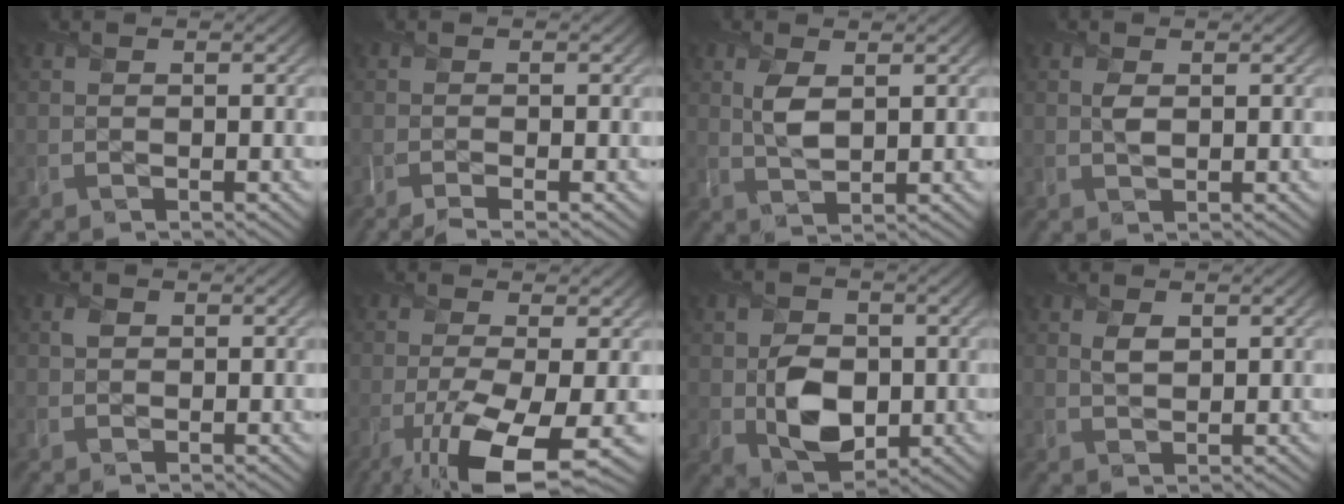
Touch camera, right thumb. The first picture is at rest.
{"total": 1.6, "force": [-1.2, 0.2, 1.0], "torque": [-0.015, -0.004, -0.033]}
{"total": 3.4, "force": [1.1, 1.7, 2.7], "torque": [-0.063, -0.003, 0.025]}
{"total": 1.4, "force": [0.4, 0.8, 1.1], "torque": [-0.025, -0.003, 0.008]}
{"total": 1.0, "force": [0.4, 0.8, 0.3], "torque": [-0.004, 0.001, 0.004]}
{"total": 10.3, "force": [-5.0, 2.5, 8.6], "torque": [-0.159, -0.021, -0.083]}
{"total": 6.8, "force": [-0.8, 5.1, 4.5], "torque": [-0.091, -0.013, -0.015]}
{"total": 2.0, "force": [0.9, 1.1, 1.4], "torque": [-0.033, -0.003, 0.018]}